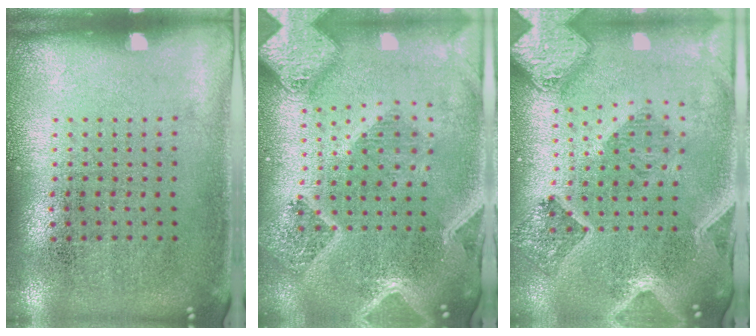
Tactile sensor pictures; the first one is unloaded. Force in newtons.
{"total": 3.5, "press": 2.8, "slide": 2.0}
{"total": 2.2, "press": 2.0, "slide": 0.9}